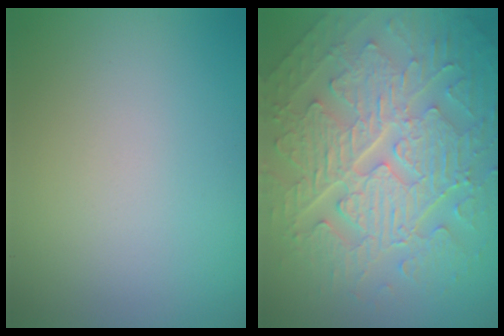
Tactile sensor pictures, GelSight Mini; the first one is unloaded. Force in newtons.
{"total": 10.0, "press": 6.8, "slide": 7.3}